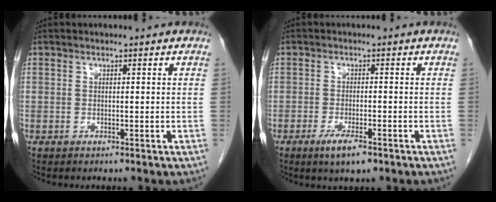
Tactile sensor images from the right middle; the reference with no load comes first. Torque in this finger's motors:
{"motor_torque": [1.20, -0.73, 0.13, 0.04]}